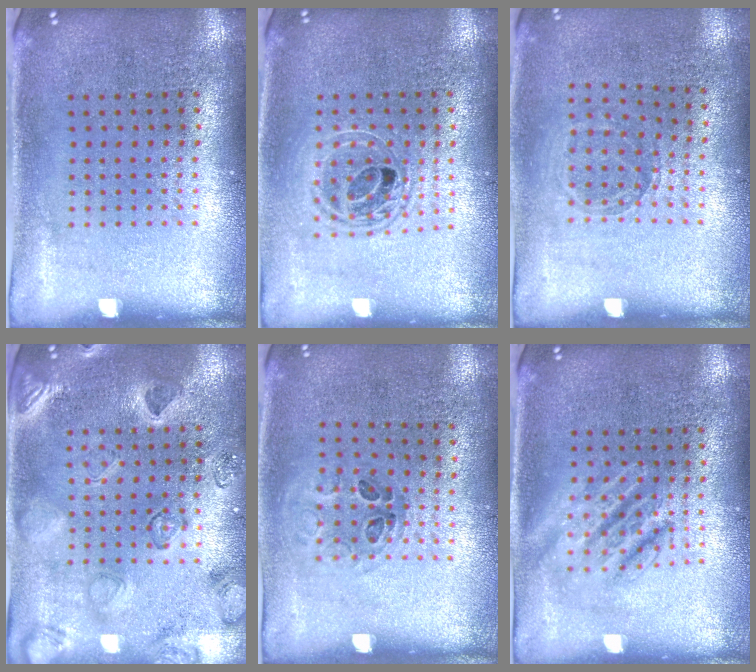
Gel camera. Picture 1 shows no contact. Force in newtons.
{"total": 1.7, "press": 1.4, "slide": 0.9}
{"total": 0.8, "press": 0.8, "slide": 0.1}
{"total": 2.3, "press": 2.1, "slide": 0.8}
{"total": 1.1, "press": 0.7, "slide": 0.8}
{"total": 2.8, "press": 2.8, "slide": 0.4}